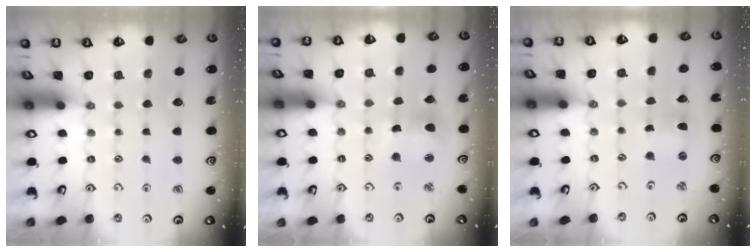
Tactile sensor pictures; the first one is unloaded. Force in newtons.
{"total": 8.6, "press": 8.4, "slide": 1.4}
{"total": 0.5, "press": 0.5, "slide": 0.2}